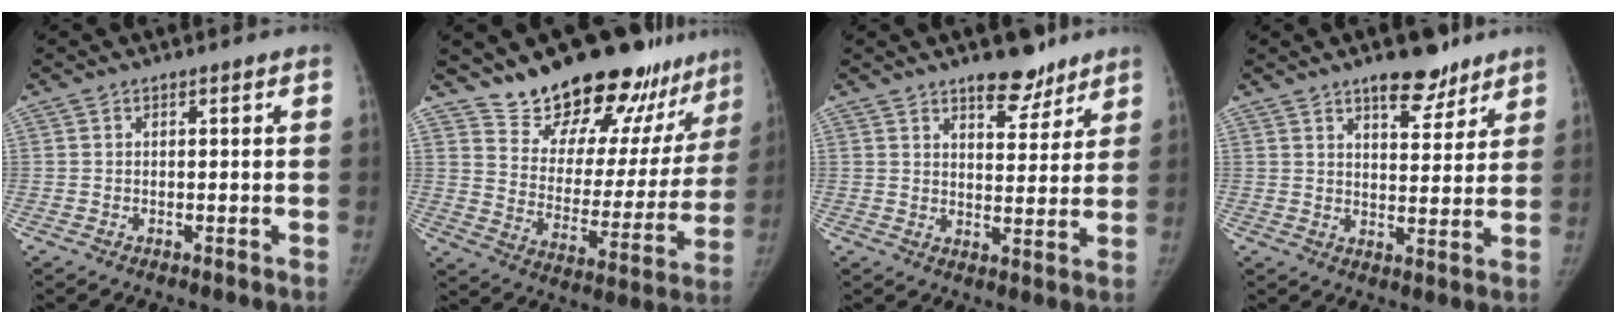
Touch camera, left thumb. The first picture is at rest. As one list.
[{"total": 25.1, "force": [20.8, 9.7, 10.1], "torque": [-0.105, -0.126, 0.293]}, {"total": 7.8, "force": [5.9, 3.4, 3.8], "torque": [-0.023, -0.038, 0.087]}, {"total": 8.5, "force": [6.2, 3.5, 4.7], "torque": [-0.038, -0.039, 0.092]}]